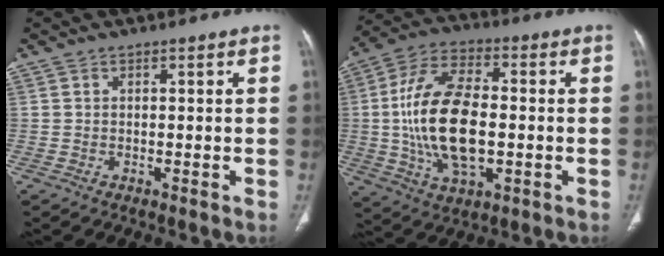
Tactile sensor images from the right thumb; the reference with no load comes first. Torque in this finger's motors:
{"motor_torque": [-0.53, 1.79, 1.56, 0.60, 0.32]}